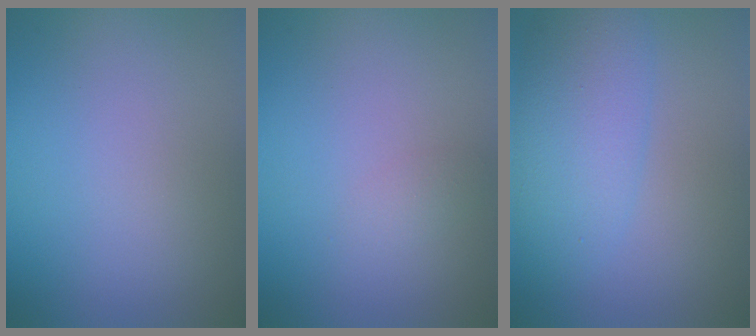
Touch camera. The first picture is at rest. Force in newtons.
{"total": 0.8, "press": 0.8, "slide": 0.0}
{"total": 6.9, "press": 6.9, "slide": 0.2}